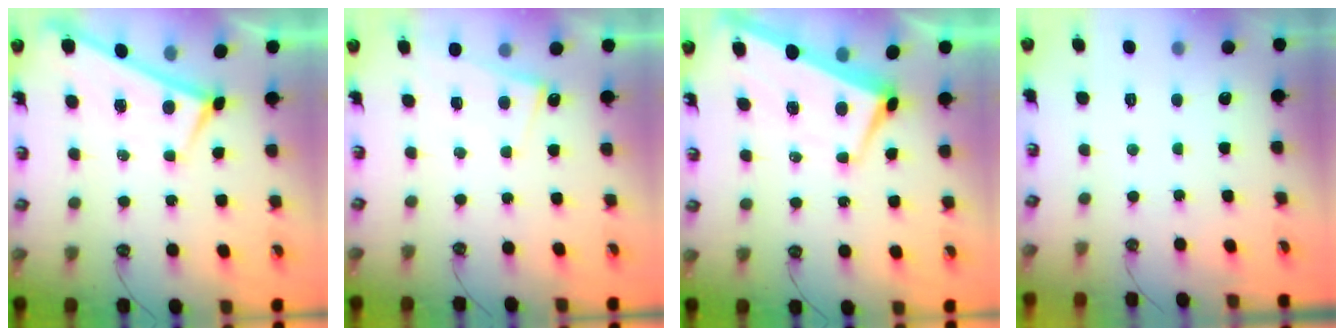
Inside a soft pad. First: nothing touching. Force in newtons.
{"total": 1.3, "press": 1.2, "slide": 0.4}
{"total": 1.1, "press": 0.3, "slide": 1.1}
{"total": 0.0}